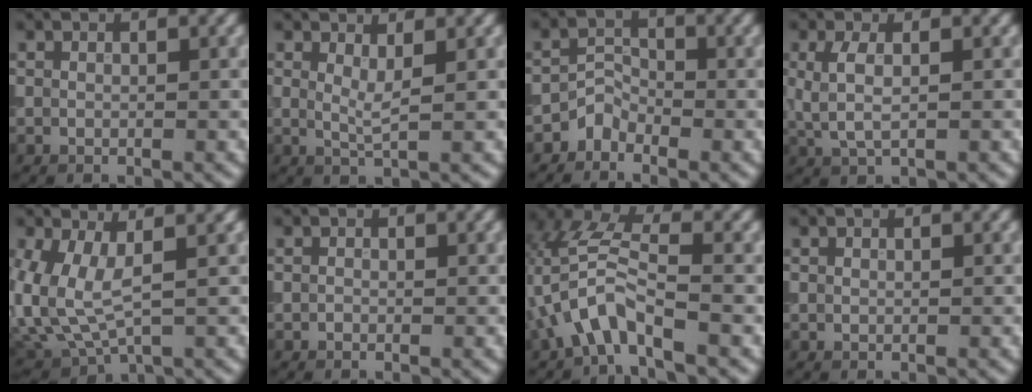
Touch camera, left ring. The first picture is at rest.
{"total": 1.7, "force": [0.7, 0.4, 1.5], "torque": [-0.028, -0.005, 0.012]}
{"total": 1.9, "force": [-1.4, 1.1, 0.4], "torque": [-0.002, 0.012, -0.030]}
{"total": 2.5, "force": [0.4, 1.0, 2.2], "torque": [-0.053, -0.003, 0.010]}
{"total": 6.2, "force": [0.8, 3.0, 5.4], "torque": [-0.140, -0.016, 0.025]}
{"total": 0.0}
{"total": 4.8, "force": [-2.1, 1.5, 4.1], "torque": [-0.086, 0.014, -0.044]}
{"total": 0.0}